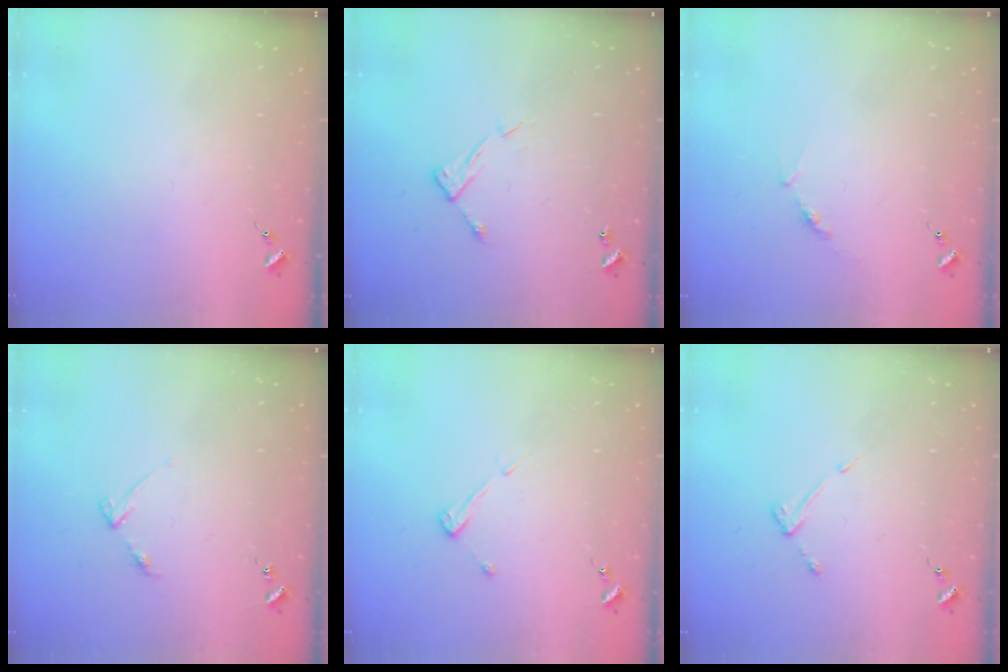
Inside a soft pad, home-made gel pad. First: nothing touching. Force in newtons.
{"total": 6.4, "press": 6.4, "slide": 0.3}
{"total": 4.7, "press": 4.7, "slide": 0.5}
{"total": 3.4, "press": 3.4, "slide": 0.4}
{"total": 3.8, "press": 3.8, "slide": 0.3}
{"total": 3.8, "press": 3.8, "slide": 0.4}